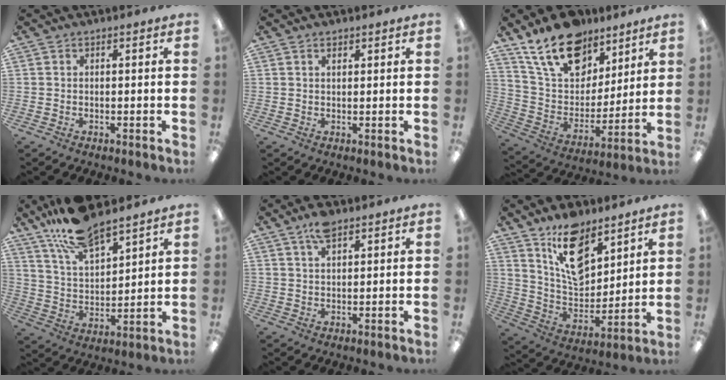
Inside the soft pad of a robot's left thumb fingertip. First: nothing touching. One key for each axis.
{"total": 1.3, "fx": 0.9, "fy": 0.6, "fz": 0.7, "tx": -0.007, "ty": -0.002, "tz": 0.014}
{"total": 19.3, "fx": 13.2, "fy": 11.1, "fz": 8.7, "tx": -0.162, "ty": -0.067, "tz": 0.242}
{"total": 14.1, "fx": 11.8, "fy": 4.0, "fz": 6.5, "tx": -0.146, "ty": -0.062, "tz": 0.217}
{"total": 5.2, "fx": 3.8, "fy": 1.9, "fz": 3.1, "tx": -0.061, "ty": -0.008, "tz": 0.067}
{"total": 14.8, "fx": 10.1, "fy": 7.7, "fz": 7.6, "tx": -0.130, "ty": -0.057, "tz": 0.187}